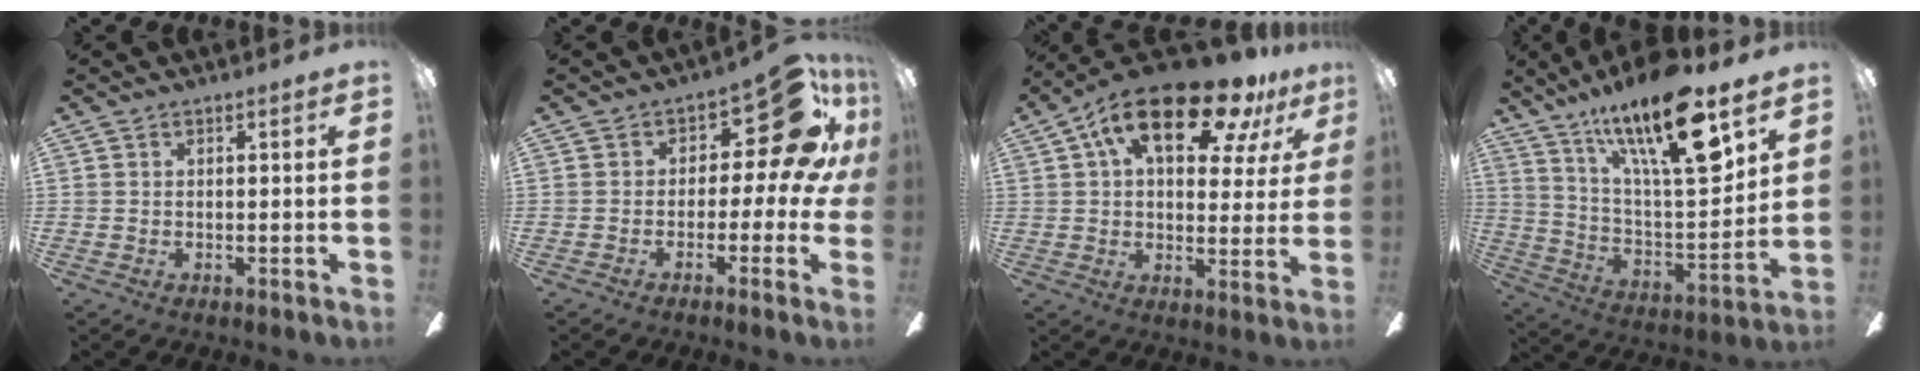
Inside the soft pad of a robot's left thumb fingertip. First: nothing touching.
{"total": 14.7, "force": [5.2, 7.1, 11.7], "torque": [-0.158, -0.027, 0.082]}
{"total": 19.8, "force": [10.6, 8.8, 14.2], "torque": [-0.235, -0.033, 0.176]}
{"total": 23.7, "force": [14.6, 6.4, 17.5], "torque": [-0.306, -0.083, 0.234]}